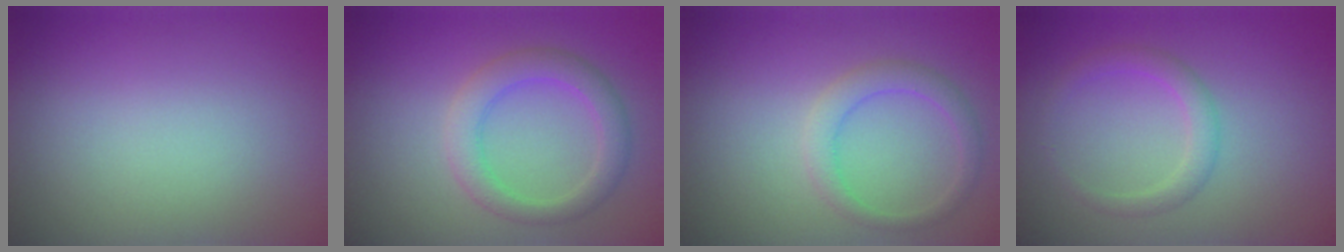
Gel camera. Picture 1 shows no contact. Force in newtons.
{"total": 3.5, "press": 3.5, "slide": 0.2}
{"total": 2.3, "press": 2.3, "slide": 0.2}
{"total": 2.1, "press": 2.1, "slide": 0.0}